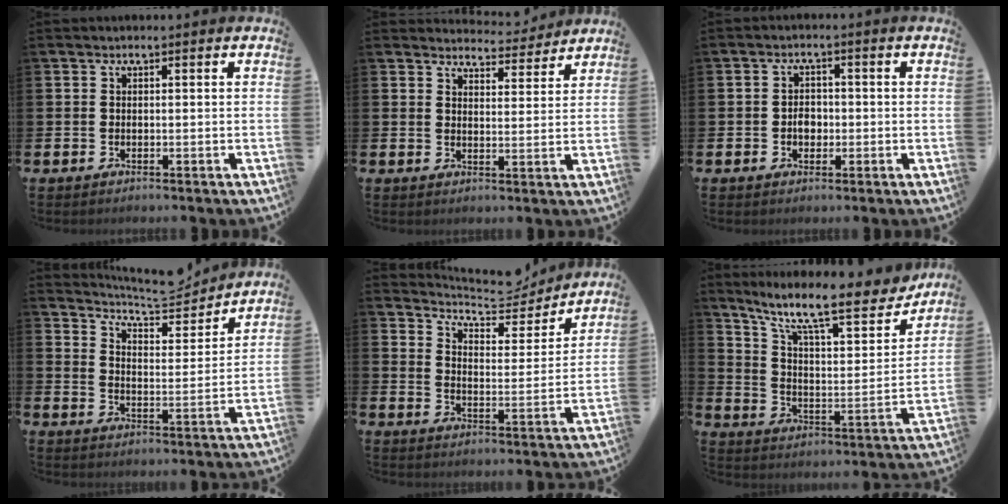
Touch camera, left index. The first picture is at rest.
{"total": 4.1, "force": [4.0, 0.7, 0.0], "torque": [-0.002, -0.032, 0.068]}
{"total": 2.4, "force": [-0.5, 1.8, 1.5], "torque": [-0.012, -0.001, -0.016]}
{"total": 6.4, "force": [6.2, 1.2, 1.1], "torque": [-0.047, -0.047, 0.106]}
{"total": 6.4, "force": [6.0, 1.9, 1.2], "torque": [-0.043, -0.049, 0.098]}
{"total": 13.2, "force": [10.5, 3.3, 7.4], "torque": [-0.153, -0.064, 0.173]}